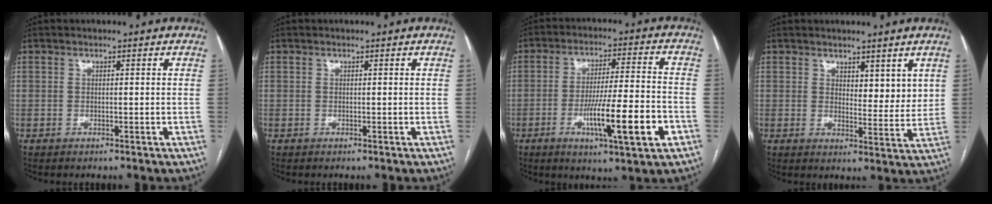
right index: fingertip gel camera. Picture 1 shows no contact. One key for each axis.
{"total": 0.0}
{"total": 13.1, "fx": -4.7, "fy": 0.9, "fz": 12.1, "tx": -0.201, "ty": -0.007, "tz": -0.072}
{"total": 5.0, "fx": 3.0, "fy": 2.4, "fz": 3.3, "tx": -0.037, "ty": -0.014, "tz": 0.047}